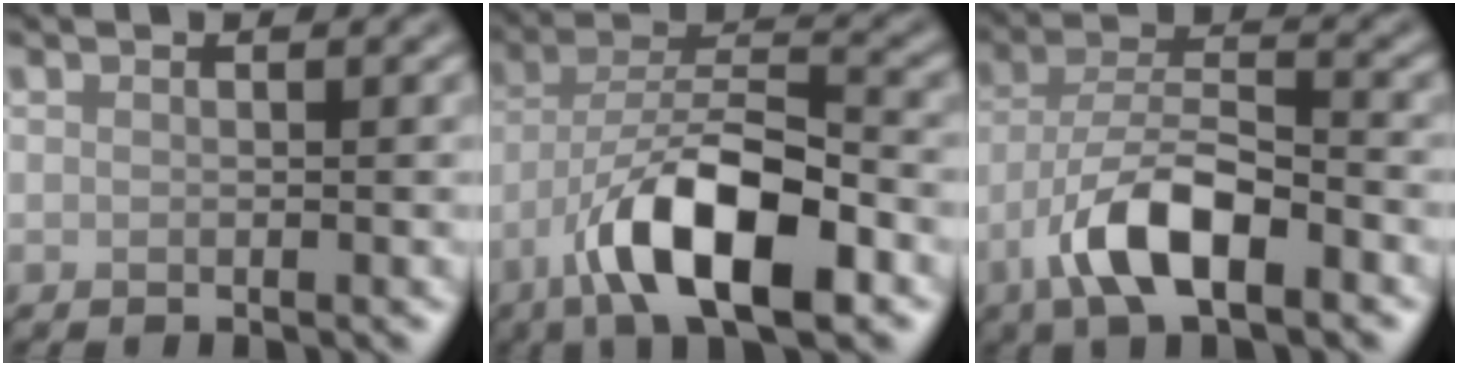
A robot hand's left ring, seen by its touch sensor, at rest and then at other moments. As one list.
[{"total": 10.4, "force": [-5.4, 3.4, 8.2], "torque": [-0.138, 0.017, -0.102]}, {"total": 7.5, "force": [-4.1, 2.6, 5.7], "torque": [-0.107, 0.009, -0.081]}]